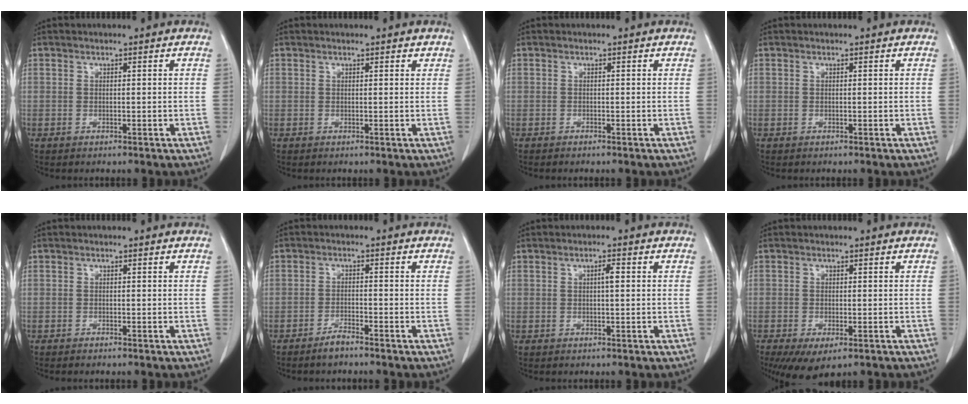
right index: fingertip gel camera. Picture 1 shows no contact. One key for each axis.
{"total": 1.1, "fx": 0.9, "fy": 0.4, "fz": 0.3, "tx": -0.009, "ty": 0.007, "tz": 0.007}
{"total": 0.6, "fx": -0.6, "fy": 0.0, "fz": 0.2, "tx": -0.001, "ty": 0.001, "tz": -0.007}
{"total": 0.0}
{"total": 0.9, "fx": -0.8, "fy": 0.0, "fz": 0.3, "tx": -0.003, "ty": 0.001, "tz": -0.009}
{"total": 2.4, "fx": -2.2, "fy": 0.1, "fz": 1.1, "tx": -0.021, "ty": 0.000, "tz": -0.039}
{"total": 1.5, "fx": 0.1, "fy": 0.2, "fz": 1.4, "tx": -0.025, "ty": 0.005, "tz": 0.002}
{"total": 6.7, "fx": -4.3, "fy": 2.5, "fz": 4.5, "tx": -0.062, "ty": -0.014, "tz": -0.062}